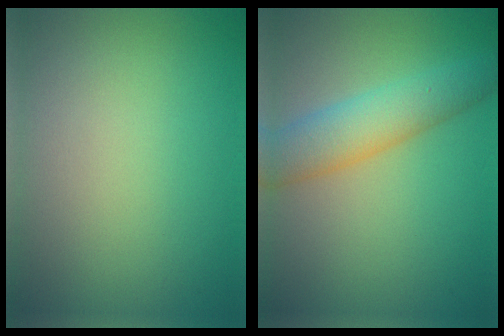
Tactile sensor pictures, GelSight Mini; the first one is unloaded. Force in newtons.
{"total": 5.1, "press": 5.1, "slide": 0.2}